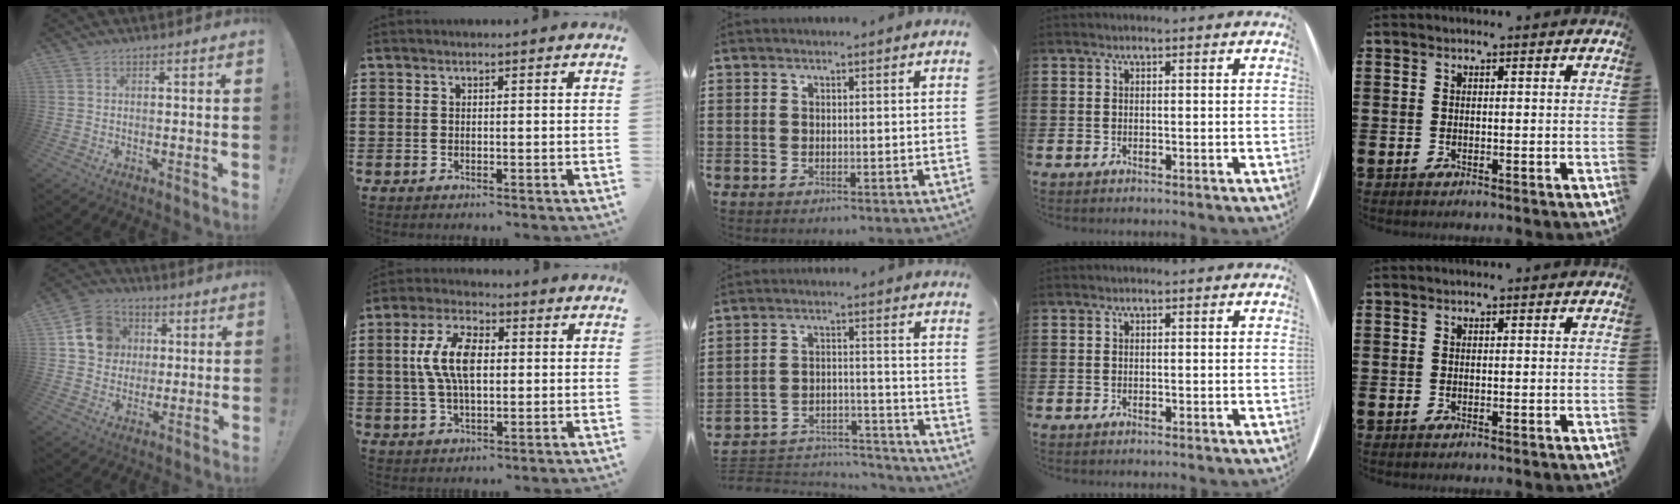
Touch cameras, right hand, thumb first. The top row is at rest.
{"thumb": {"total": 12.3, "force": [2.9, 11.0, 4.7], "torque": [-0.058, 0.003, 0.062]}, "index": {"total": 8.6, "force": [0.9, 4.0, 7.6], "torque": [-0.168, 0.008, 0.009]}, "middle": {"total": 4.8, "force": [-4.6, 1.0, 0.7], "torque": [-0.015, 0.009, -0.096]}}